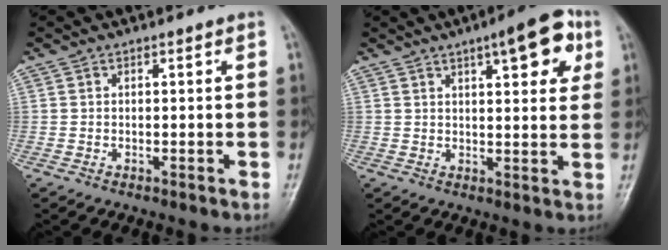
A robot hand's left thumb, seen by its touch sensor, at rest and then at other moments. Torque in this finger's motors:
{"motor_torque": [-0.33, 0.43, 0.05, 0.00, 0.11]}